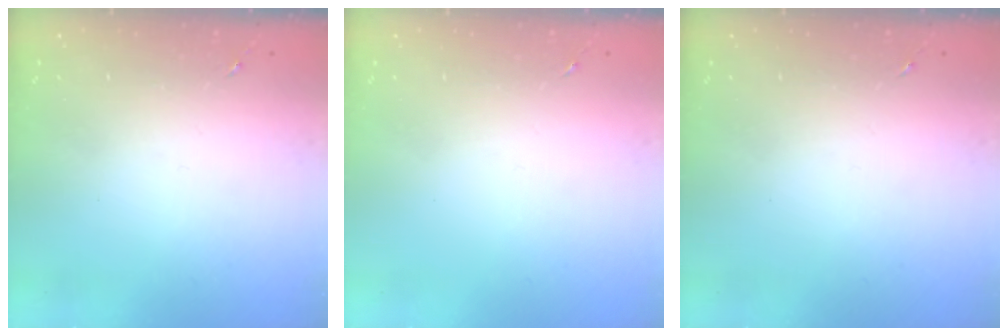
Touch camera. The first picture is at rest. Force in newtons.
{"total": 0.0}
{"total": 0.0}